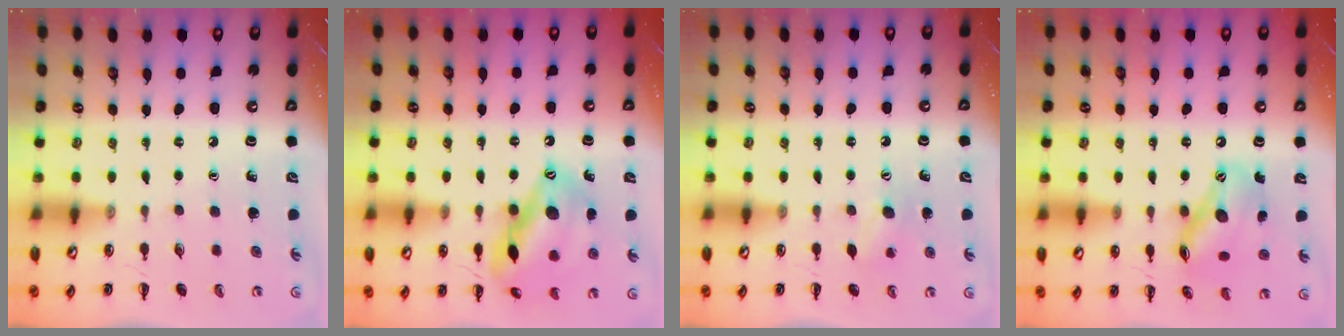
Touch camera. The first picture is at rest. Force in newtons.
{"total": 16.8, "press": 16.8, "slide": 1.7}
{"total": 7.6, "press": 7.4, "slide": 1.5}
{"total": 13.9, "press": 13.6, "slide": 2.4}